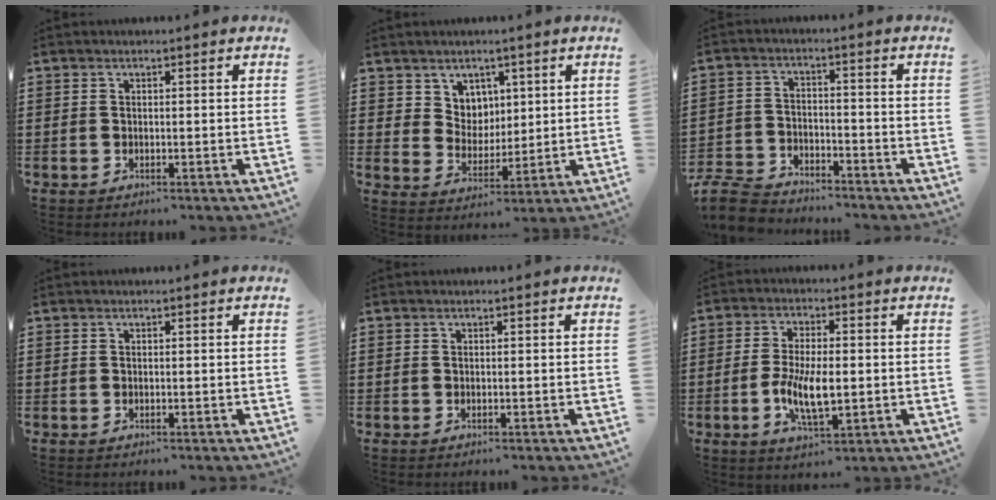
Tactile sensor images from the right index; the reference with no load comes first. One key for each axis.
{"total": 5.3, "fx": 3.3, "fy": 4.2, "fz": 0.2, "tx": -0.031, "ty": 0.002, "tz": 0.061}
{"total": 6.3, "fx": -6.0, "fy": 1.3, "fz": 1.3, "tx": -0.043, "ty": 0.005, "tz": -0.123}
{"total": 0.0}
{"total": 0.0}
{"total": 7.7, "fx": -1.1, "fy": 3.2, "fz": 7.0, "tx": -0.148, "ty": -0.004, "tz": -0.025}